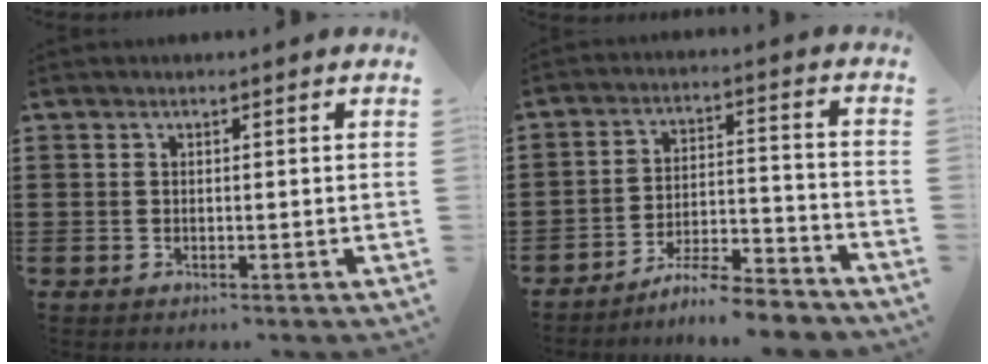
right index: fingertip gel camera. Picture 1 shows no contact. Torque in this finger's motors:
{"motor_torque": [1.08, 1.06, 0.45, 0.17]}